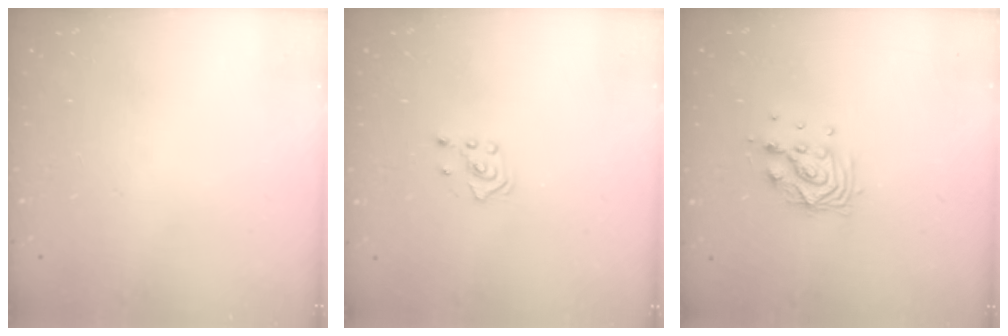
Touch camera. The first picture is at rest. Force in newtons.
{"total": 2.4, "press": 2.2, "slide": 0.8}
{"total": 9.2, "press": 9.2, "slide": 0.5}